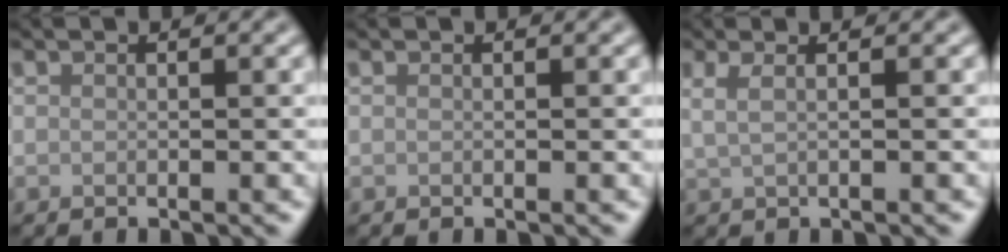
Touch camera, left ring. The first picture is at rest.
{"total": 0.0}
{"total": 2.2, "force": [0.8, 1.0, 1.8], "torque": [-0.030, -0.001, 0.002]}